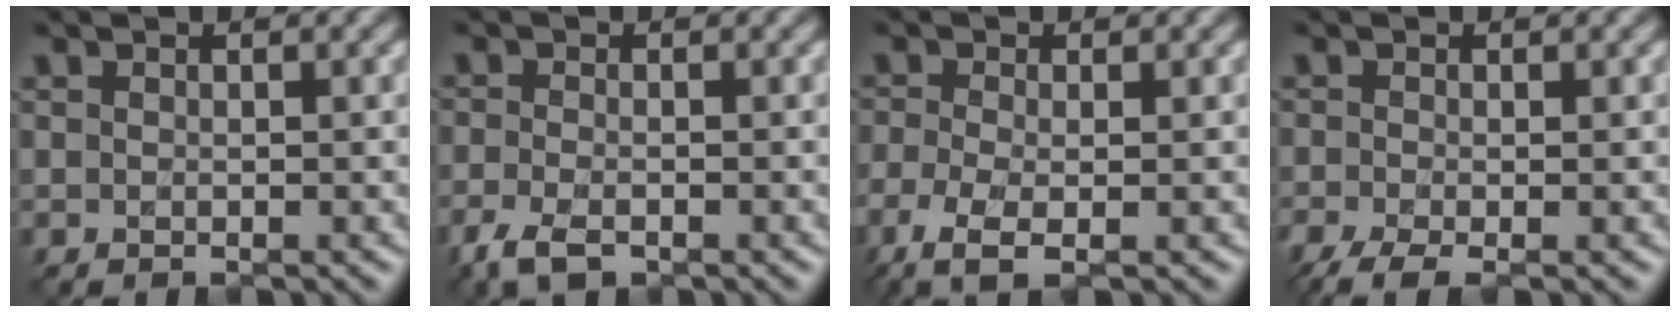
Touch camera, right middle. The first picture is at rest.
{"total": 3.6, "force": [-2.6, 1.5, 2.0], "torque": [-0.052, -0.013, -0.052]}
{"total": 4.1, "force": [-2.7, 1.2, 2.8], "torque": [-0.068, -0.013, -0.056]}
{"total": 3.1, "force": [-2.2, 0.7, 2.1], "torque": [-0.047, -0.008, -0.045]}